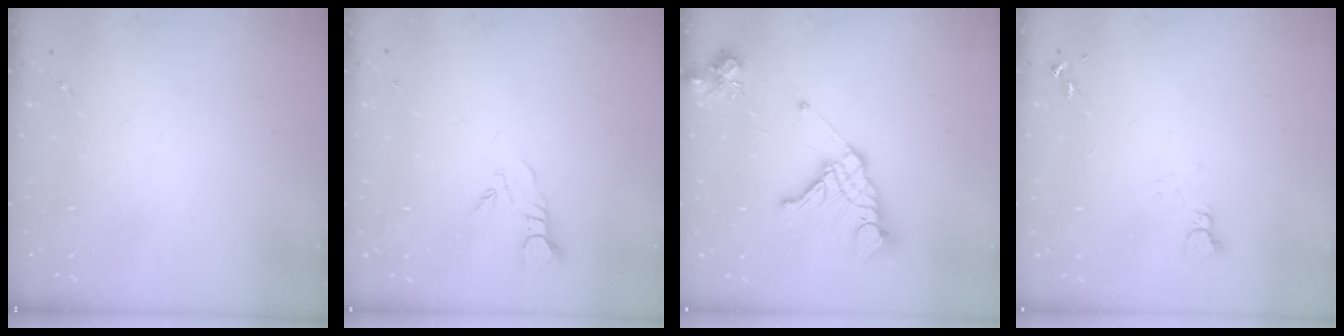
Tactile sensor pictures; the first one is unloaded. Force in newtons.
{"total": 3.8, "press": 3.8, "slide": 0.3}
{"total": 15.8, "press": 15.7, "slide": 1.7}
{"total": 2.2, "press": 2.2, "slide": 0.2}